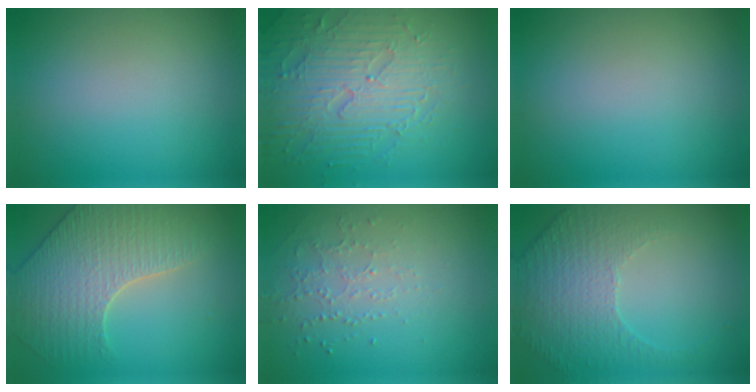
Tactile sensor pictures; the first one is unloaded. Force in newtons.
{"total": 6.7, "press": 5.5, "slide": 3.8}
{"total": 0.0}
{"total": 4.5, "press": 4.3, "slide": 1.1}
{"total": 1.3, "press": 1.0, "slide": 0.8}
{"total": 5.2, "press": 3.6, "slide": 3.8}